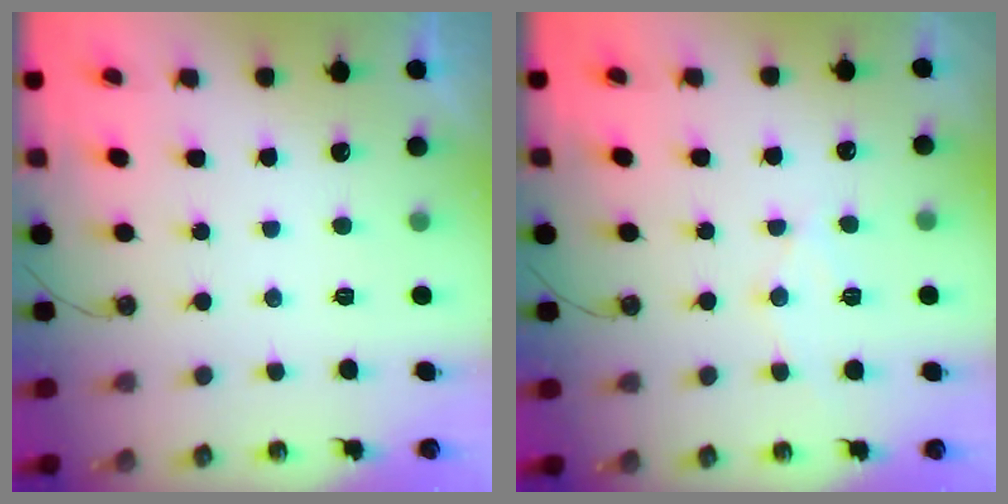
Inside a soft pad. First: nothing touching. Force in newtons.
{"total": 7.9, "press": 7.9, "slide": 0.7}